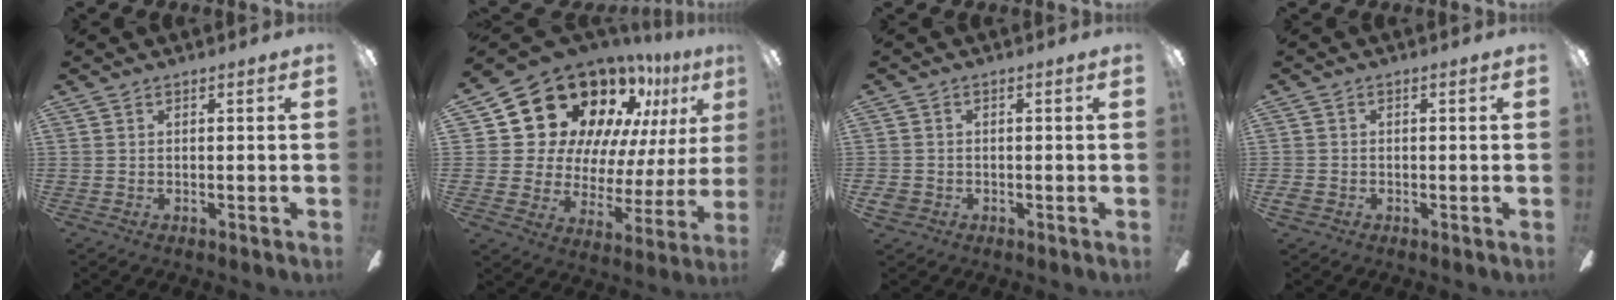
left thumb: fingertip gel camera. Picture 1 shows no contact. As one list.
[{"total": 23.2, "force": [15.5, 14.2, 9.8], "torque": [-0.178, -0.109, 0.303]}, {"total": 2.3, "force": [-1.1, 1.8, 0.7], "torque": [-0.011, 0.006, -0.021]}, {"total": 1.8, "force": [-0.9, 1.3, 0.6], "torque": [-0.010, 0.006, -0.019]}]